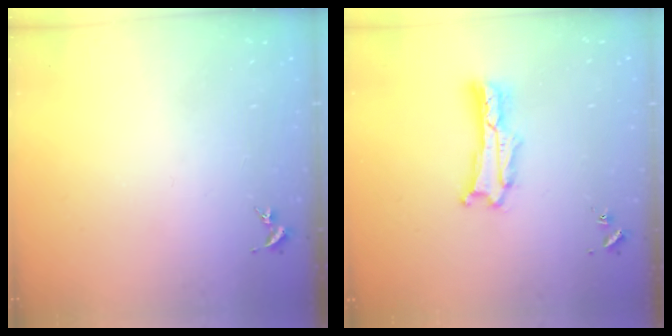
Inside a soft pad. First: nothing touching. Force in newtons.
{"total": 1.4, "press": 1.3, "slide": 0.2}